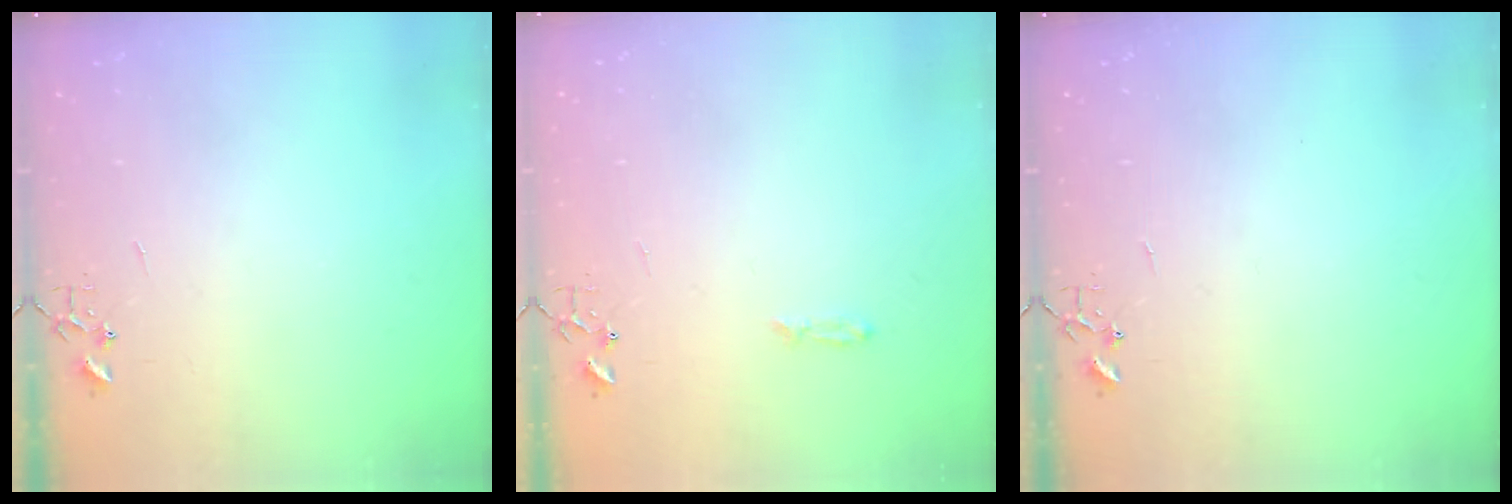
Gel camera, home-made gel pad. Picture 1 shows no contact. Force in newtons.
{"total": 3.6, "press": 3.6, "slide": 0.4}
{"total": 0.0}